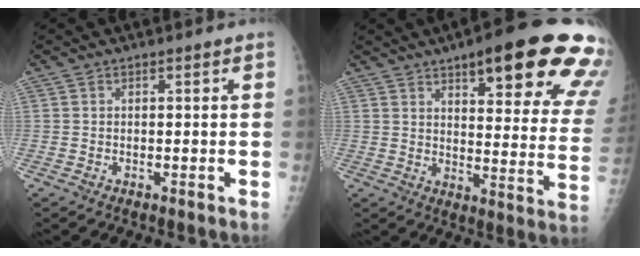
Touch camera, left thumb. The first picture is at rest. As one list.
[{"total": 24.4, "force": [14.5, 6.3, 18.6], "torque": [-0.198, -0.050, 0.181]}]